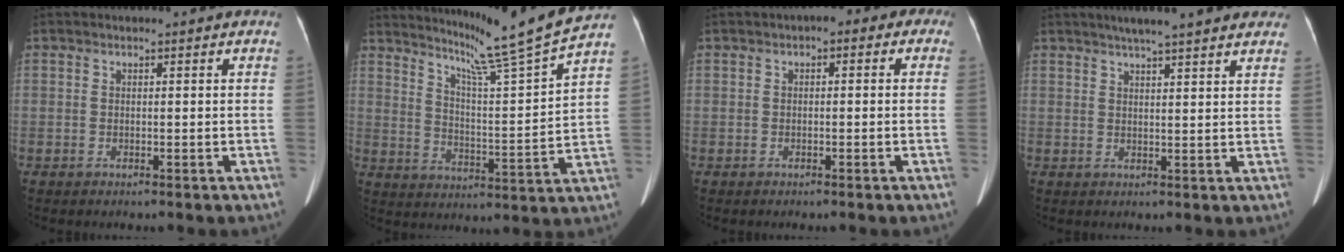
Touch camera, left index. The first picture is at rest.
{"total": 15.2, "force": [13.3, -3.3, 6.6], "torque": [-0.112, -0.049, 0.193]}
{"total": 3.2, "force": [0.2, 2.0, 2.5], "torque": [-0.021, 0.022, -0.012]}
{"total": 12.6, "force": [10.4, 1.3, 6.9], "torque": [-0.096, 0.027, 0.125]}